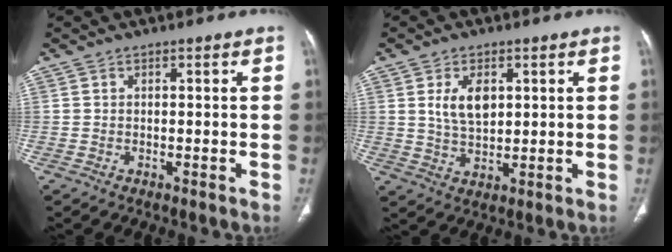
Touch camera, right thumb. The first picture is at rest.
{"total": 6.4, "force": [1.9, 3.7, 4.9], "torque": [-0.080, -0.010, 0.040]}